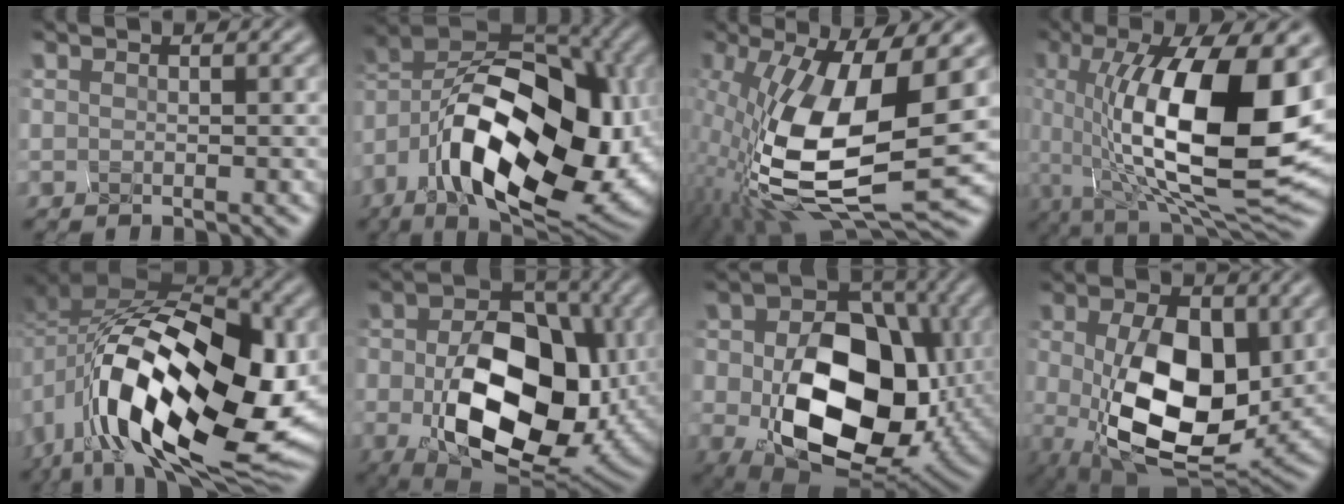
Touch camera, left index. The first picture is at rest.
{"total": 17.8, "force": [-5.6, 10.2, 13.5], "torque": [-0.232, 0.004, -0.083]}
{"total": 13.7, "force": [0.0, 5.8, 12.4], "torque": [-0.269, -0.027, 0.013]}
{"total": 14.4, "force": [0.6, 5.6, 13.2], "torque": [-0.229, -0.011, 0.021]}
{"total": 17.5, "force": [-3.4, 11.2, 13.0], "torque": [-0.256, -0.024, -0.032]}
{"total": 13.6, "force": [-2.4, 9.3, 9.7], "torque": [-0.160, -0.026, -0.028]}
{"total": 15.1, "force": [-2.0, 11.1, 10.1], "torque": [-0.165, -0.039, -0.011]}
{"total": 11.2, "force": [-0.5, 6.8, 8.9], "torque": [-0.172, -0.020, 0.016]}